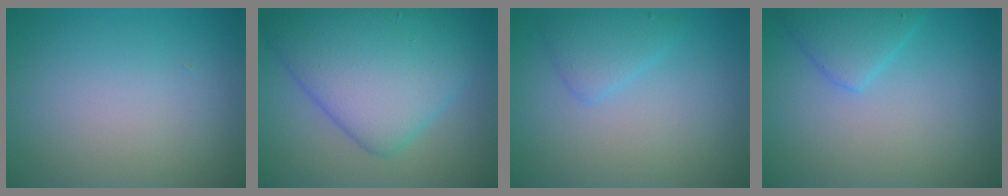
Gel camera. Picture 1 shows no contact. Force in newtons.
{"total": 8.7, "press": 8.7, "slide": 0.2}
{"total": 2.0, "press": 2.0, "slide": 0.1}
{"total": 2.6, "press": 2.6, "slide": 0.1}